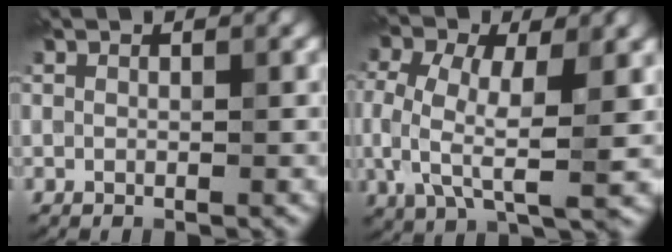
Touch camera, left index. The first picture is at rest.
{"total": 7.6, "force": [-0.2, 3.9, 6.5], "torque": [-0.141, 0.004, -0.008]}